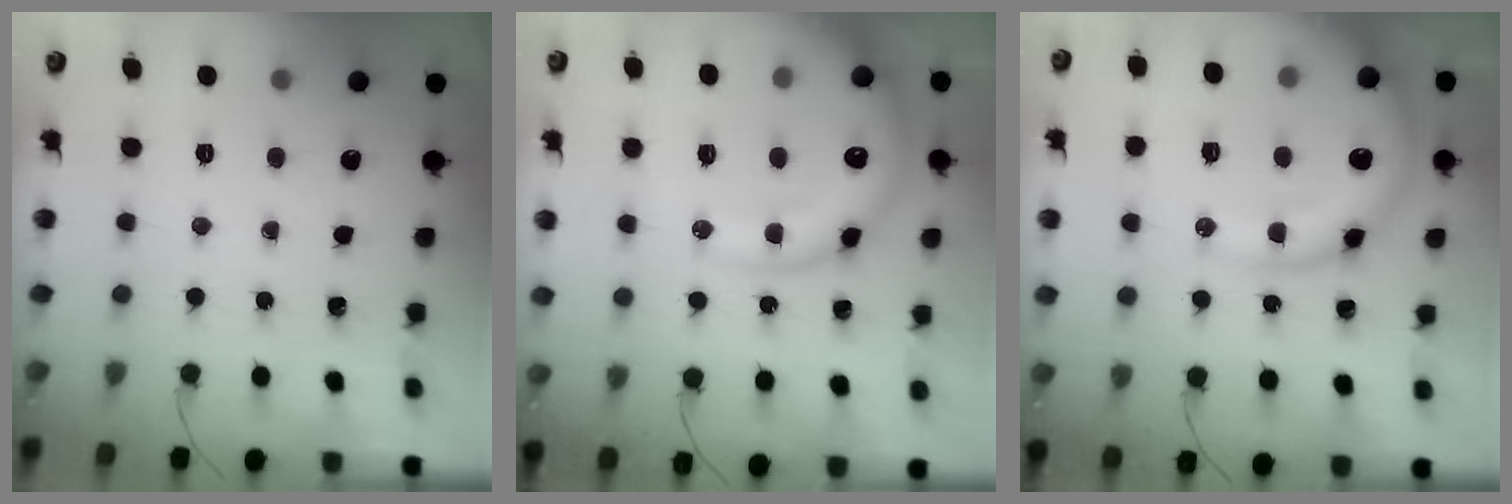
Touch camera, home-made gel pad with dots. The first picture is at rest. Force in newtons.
{"total": 17.9, "press": 17.6, "slide": 3.1}
{"total": 16.7, "press": 16.5, "slide": 2.8}